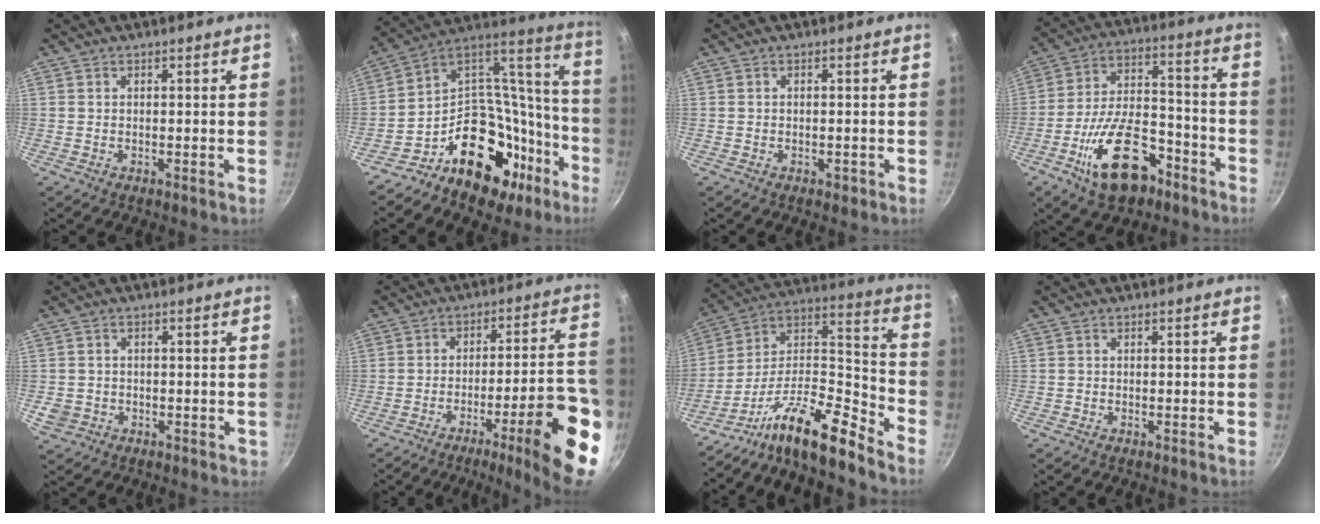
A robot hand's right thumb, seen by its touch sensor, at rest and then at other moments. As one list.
[{"total": 27.6, "force": [-14.3, 18.0, 15.2], "torque": [-0.172, 0.135, -0.211]}, {"total": 1.1, "force": [-0.5, 0.6, 0.8], "torque": [-0.012, 0.000, -0.002]}, {"total": 18.0, "force": [-9.4, 9.2, 12.3], "torque": [-0.191, 0.063, -0.151]}, {"total": 4.1, "force": [-0.8, 3.6, 1.8], "torque": [-0.023, 0.004, -0.002]}, {"total": 18.8, "force": [-8.3, 3.8, 16.4], "torque": [-0.197, 0.042, -0.112]}, {"total": 19.8, "force": [-14.0, 5.0, 13.0], "torque": [-0.189, 0.105, -0.259]}, {"total": 0.0}]